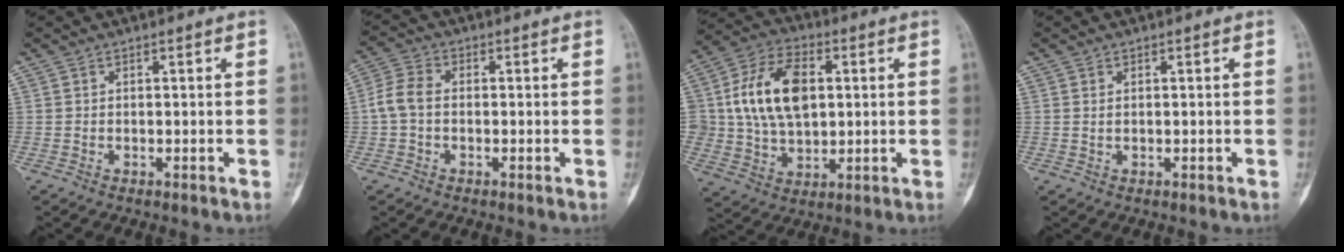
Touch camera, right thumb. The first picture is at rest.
{"total": 4.8, "force": [-0.5, 3.3, 3.5], "torque": [-0.075, 0.013, -0.019]}
{"total": 15.9, "force": [2.6, 10.4, 11.7], "torque": [-0.190, 0.007, 0.046]}
{"total": 0.7, "force": [0.3, 0.5, 0.5], "torque": [-0.011, 0.001, 0.007]}